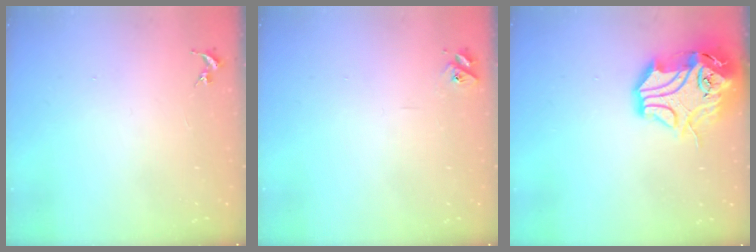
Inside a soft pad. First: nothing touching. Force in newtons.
{"total": 3.2, "press": 3.2, "slide": 0.4}
{"total": 17.9, "press": 17.7, "slide": 2.6}